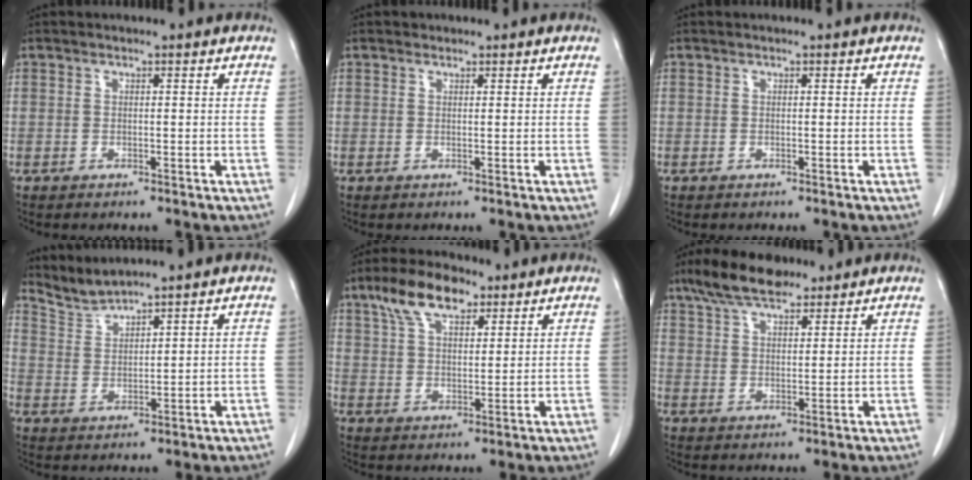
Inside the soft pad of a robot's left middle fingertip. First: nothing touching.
{"total": 0.6, "force": [0.5, 0.3, 0.0], "torque": [-0.001, -0.003, 0.008]}
{"total": 0.0}
{"total": 4.0, "force": [3.9, -0.7, -0.3], "torque": [-0.003, -0.004, 0.088]}
{"total": 9.1, "force": [5.7, 3.8, 6.0], "torque": [-0.119, 0.021, 0.108]}
{"total": 9.3, "force": [7.1, 3.0, 5.0], "torque": [-0.098, 0.020, 0.129]}